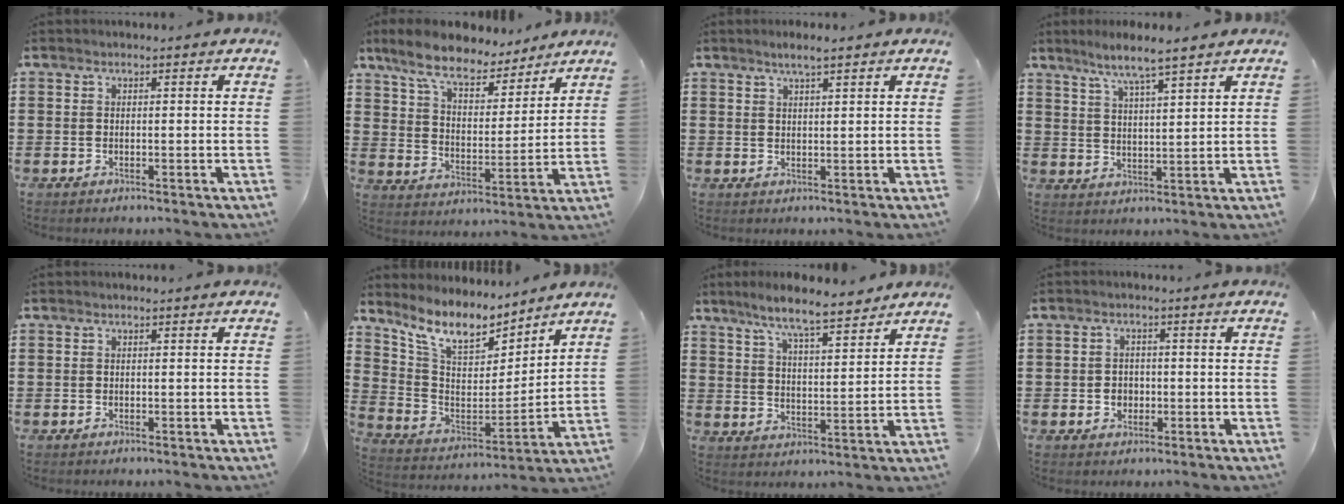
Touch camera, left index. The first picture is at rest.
{"total": 9.1, "force": [7.7, 2.3, 4.2], "torque": [-0.113, -0.032, 0.139]}
{"total": 2.4, "force": [1.8, 0.2, 1.6], "torque": [-0.033, 0.003, 0.032]}
{"total": 5.0, "force": [4.3, -0.5, 2.7], "torque": [-0.066, -0.014, 0.072]}
{"total": 0.0}
{"total": 10.6, "force": [8.9, 3.5, 4.6], "torque": [-0.131, -0.046, 0.162]}
{"total": 7.2, "force": [6.3, 0.4, 3.3], "torque": [-0.086, -0.026, 0.111]}
{"total": 2.1, "force": [-0.5, 1.9, 0.9], "torque": [-0.022, 0.003, -0.012]}